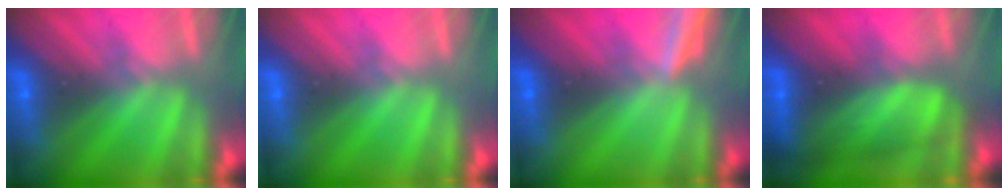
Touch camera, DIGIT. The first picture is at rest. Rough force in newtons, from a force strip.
{"total": 0.0}
{"total": 4.8}
{"total": 7.8}